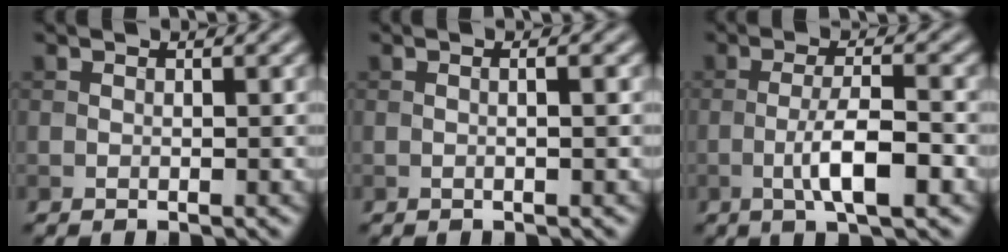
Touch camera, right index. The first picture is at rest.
{"total": 1.3, "force": [0.1, 0.4, 1.2], "torque": [-0.012, -0.004, -0.002]}
{"total": 5.0, "force": [-1.7, 1.1, 4.6], "torque": [-0.082, 0.003, -0.032]}